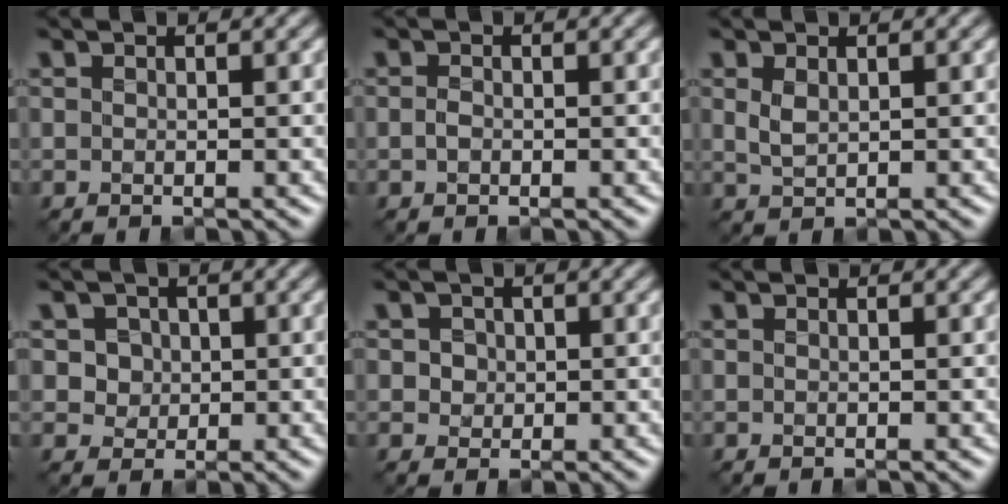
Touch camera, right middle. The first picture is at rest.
{"total": 0.9, "force": [-0.5, 0.5, 0.5], "torque": [-0.011, 0.000, -0.012]}
{"total": 1.3, "force": [0.3, 0.7, 1.1], "torque": [-0.028, -0.002, 0.010]}
{"total": 3.8, "force": [1.2, 3.2, 1.6], "torque": [-0.034, 0.004, 0.020]}
{"total": 2.5, "force": [0.7, 2.1, 1.2], "torque": [-0.031, 0.007, 0.013]}
{"total": 0.0}